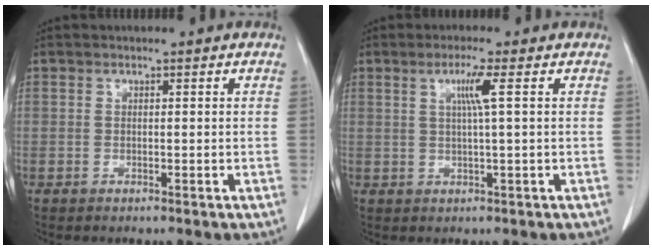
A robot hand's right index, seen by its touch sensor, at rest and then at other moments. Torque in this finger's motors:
{"motor_torque": [0.39, -0.04, 0.09, 0.06]}